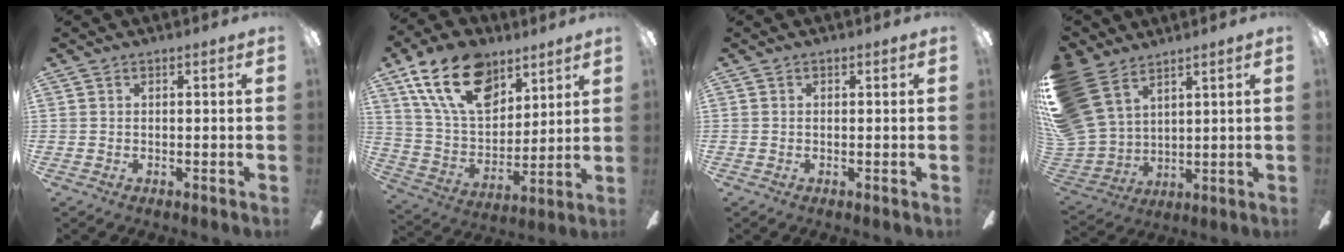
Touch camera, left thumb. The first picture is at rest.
{"total": 20.5, "force": [12.1, 11.8, 11.6], "torque": [-0.206, -0.044, 0.224]}
{"total": 0.0}
{"total": 17.7, "force": [9.3, 11.6, 9.5], "torque": [-0.234, -0.040, 0.181]}